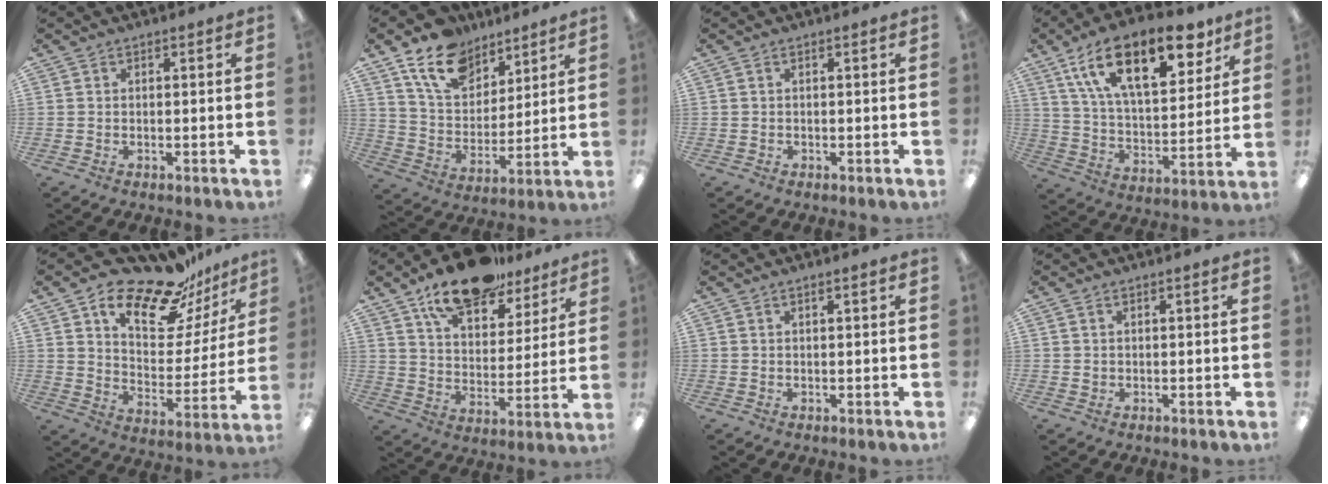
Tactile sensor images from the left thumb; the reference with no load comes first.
{"total": 15.6, "force": [10.4, 9.5, 6.8], "torque": [-0.122, -0.047, 0.196]}
{"total": 0.6, "force": [0.1, 0.4, 0.4], "torque": [-0.009, 0.004, 0.000]}
{"total": 23.0, "force": [13.1, 10.5, 15.7], "torque": [-0.248, -0.051, 0.220]}
{"total": 18.5, "force": [15.4, 6.4, 8.0], "torque": [-0.136, -0.118, 0.265]}
{"total": 15.8, "force": [12.2, 6.5, 7.7], "torque": [-0.125, -0.065, 0.213]}
{"total": 0.9, "force": [0.5, 0.0, 0.8], "torque": [-0.014, 0.000, 0.008]}
{"total": 0.8, "force": [0.3, 0.5, 0.5], "torque": [-0.011, 0.004, 0.005]}